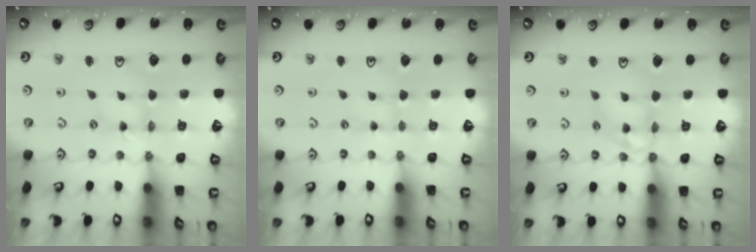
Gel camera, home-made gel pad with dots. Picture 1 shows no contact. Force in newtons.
{"total": 1.9, "press": 1.9, "slide": 0.4}
{"total": 9.8, "press": 9.8, "slide": 0.8}